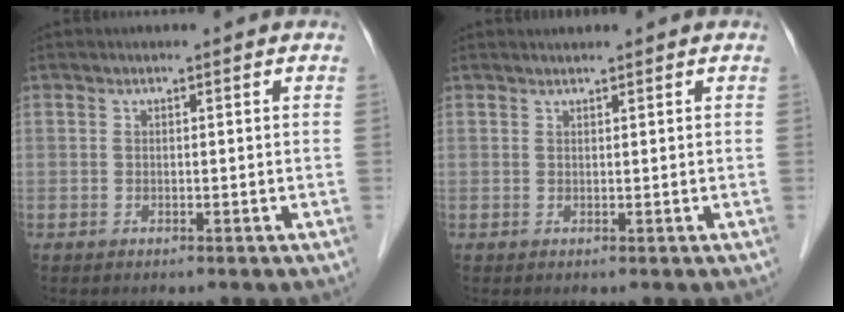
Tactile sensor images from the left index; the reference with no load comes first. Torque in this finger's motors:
{"motor_torque": [0.22, -0.21, 0.05, 0.01]}